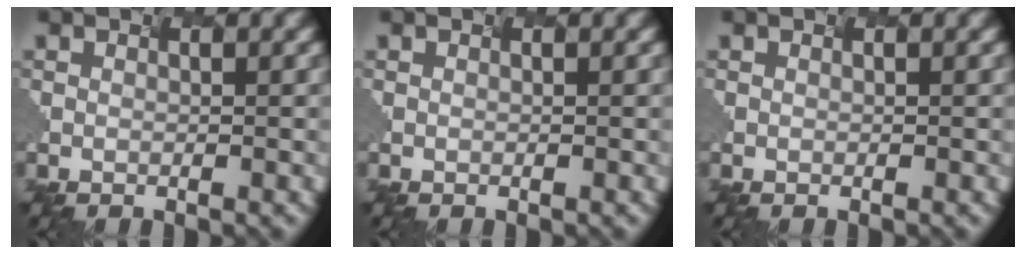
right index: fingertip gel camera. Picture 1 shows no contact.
{"total": 0.0}
{"total": 0.0}